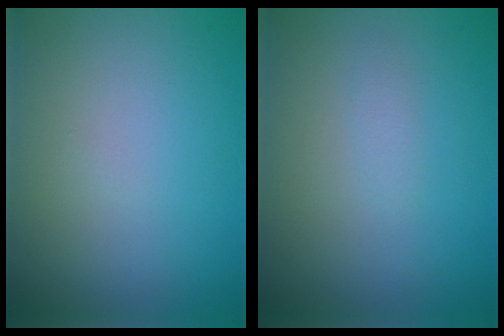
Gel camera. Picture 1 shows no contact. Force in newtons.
{"total": 0.6, "press": 0.6, "slide": 0.0}